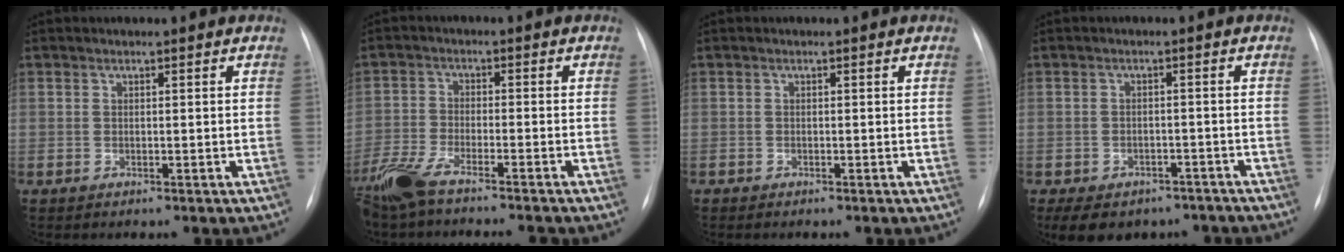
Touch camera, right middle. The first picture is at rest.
{"total": 10.1, "force": [-8.3, 1.1, 5.6], "torque": [-0.110, -0.020, -0.144]}
{"total": 0.0}
{"total": 14.1, "force": [-10.2, 8.3, 5.1], "torque": [-0.123, 0.001, -0.113]}